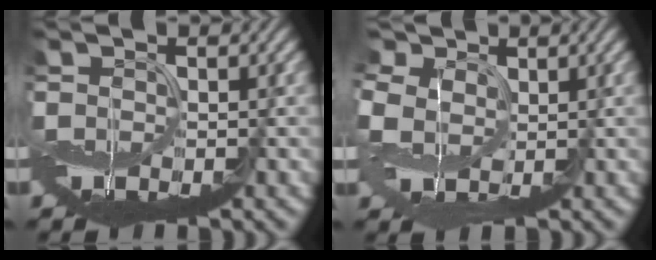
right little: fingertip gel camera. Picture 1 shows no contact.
{"total": 7.6, "force": [3.3, 5.6, 3.9], "torque": [-0.121, 0.025, 0.041]}